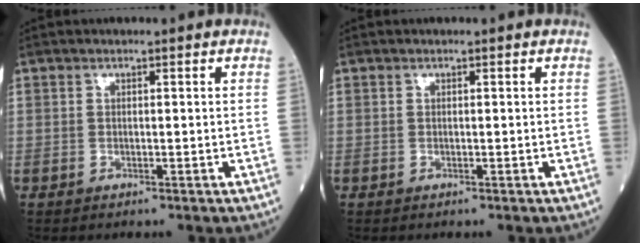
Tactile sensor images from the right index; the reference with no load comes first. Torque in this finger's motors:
{"motor_torque": [0.00, 0.00, 0.00, 0.00]}